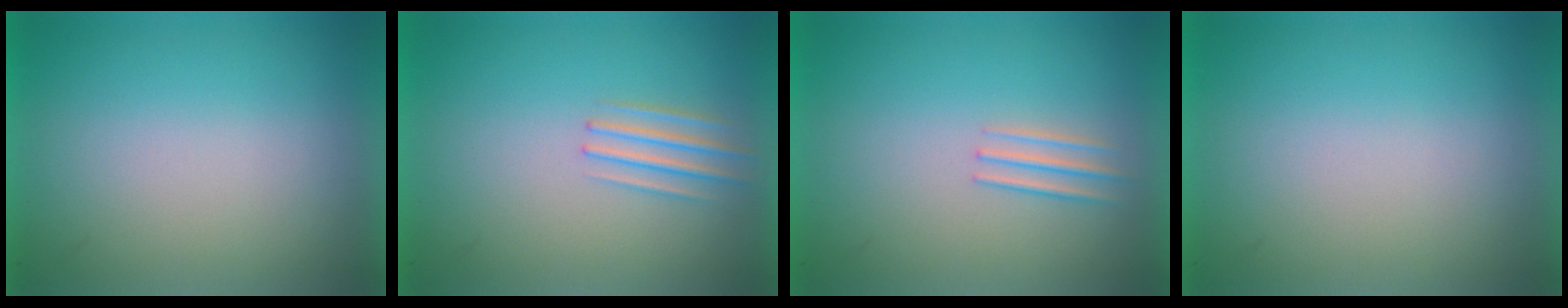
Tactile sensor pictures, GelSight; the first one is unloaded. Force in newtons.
{"total": 1.9}
{"total": 1.8}
{"total": 0.0}